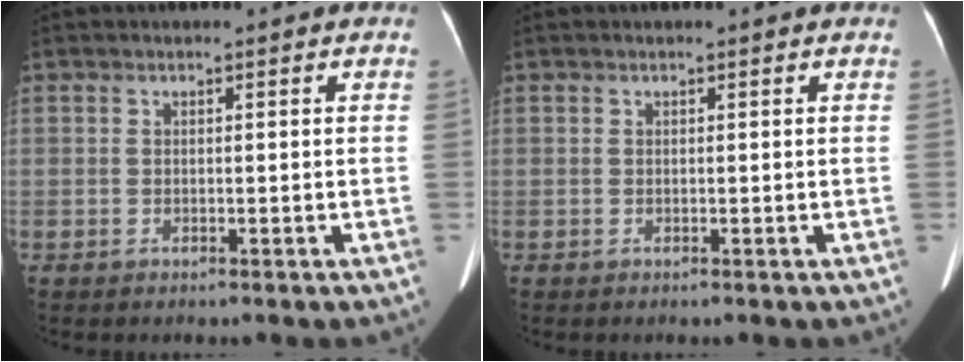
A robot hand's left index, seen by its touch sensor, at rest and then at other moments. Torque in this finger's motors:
{"motor_torque": [-0.07, -0.05, -0.17, 0.01]}